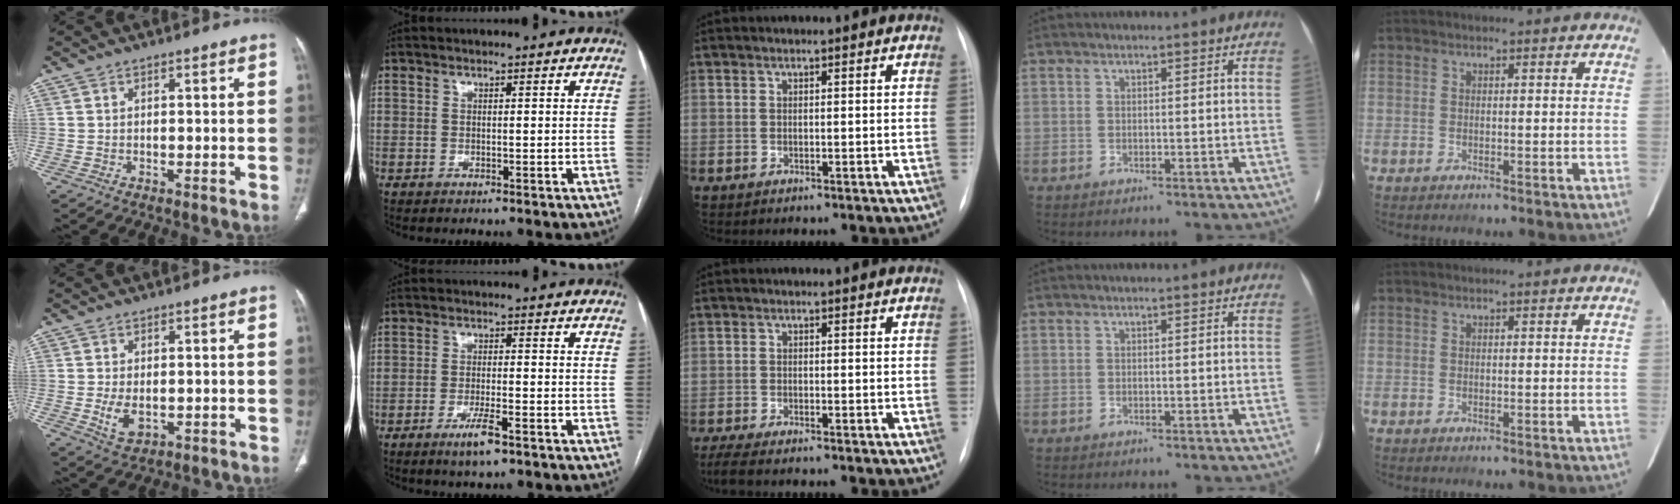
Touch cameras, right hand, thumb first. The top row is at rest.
{"thumb": {"total": 4.3, "force": [-0.6, 2.6, 3.4], "torque": [-0.063, -0.008, -0.002]}, "index": {"total": 4.5, "force": [-2.7, 0.4, 3.6], "torque": [-0.068, -0.006, -0.046]}, "middle": {"total": 5.0, "force": [-4.2, 0.3, 2.7], "torque": [-0.043, -0.012, -0.066]}}